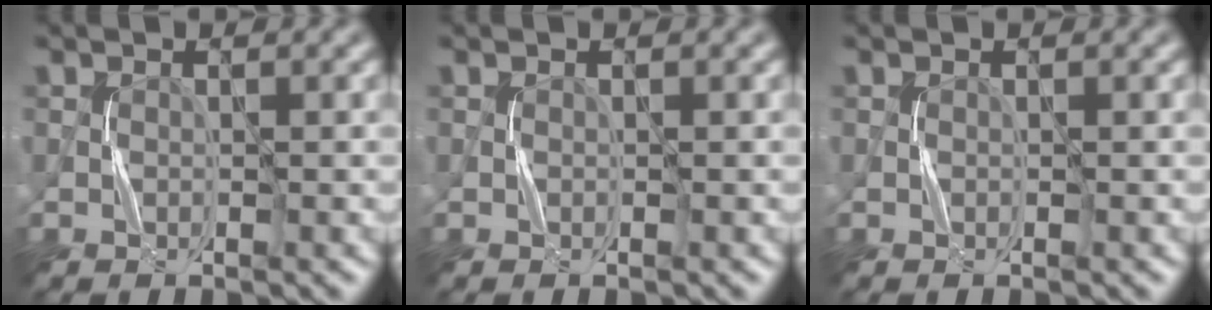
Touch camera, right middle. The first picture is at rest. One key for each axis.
{"total": 0.0}
{"total": 0.0}